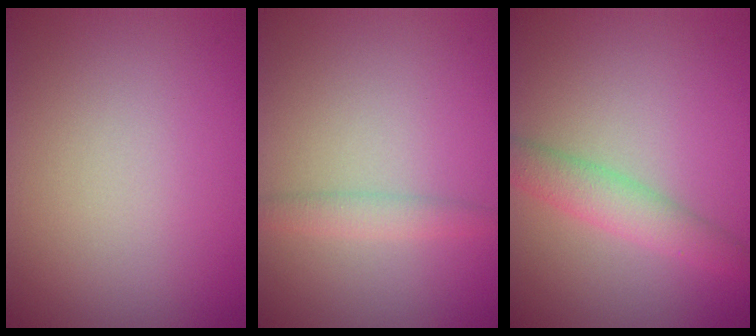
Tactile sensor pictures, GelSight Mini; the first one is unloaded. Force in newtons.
{"total": 1.5, "press": 1.5, "slide": 0.0}
{"total": 3.0, "press": 3.0, "slide": 0.1}